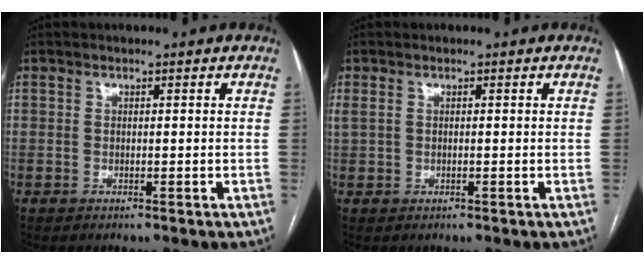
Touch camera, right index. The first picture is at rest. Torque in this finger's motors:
{"motor_torque": [0.35, 0.26, -0.02, 0.01]}